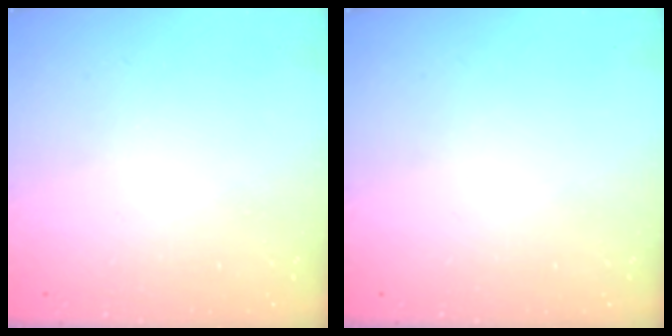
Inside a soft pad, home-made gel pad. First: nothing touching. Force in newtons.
{"total": 0.0}